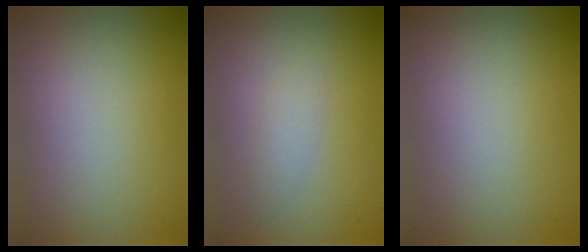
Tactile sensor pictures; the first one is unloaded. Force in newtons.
{"total": 1.3, "press": 1.3, "slide": 0.0}
{"total": 0.0}